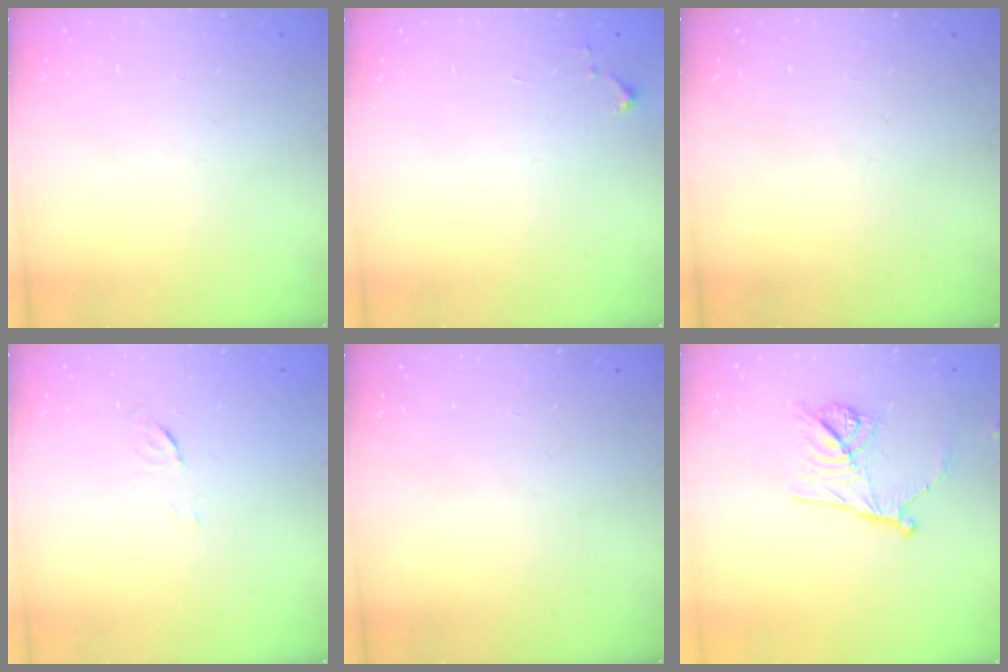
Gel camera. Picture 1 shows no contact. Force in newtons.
{"total": 3.5, "press": 3.5, "slide": 0.3}
{"total": 0.0}
{"total": 3.6, "press": 3.6, "slide": 0.3}
{"total": 0.0}
{"total": 11.2, "press": 10.9, "slide": 2.3}